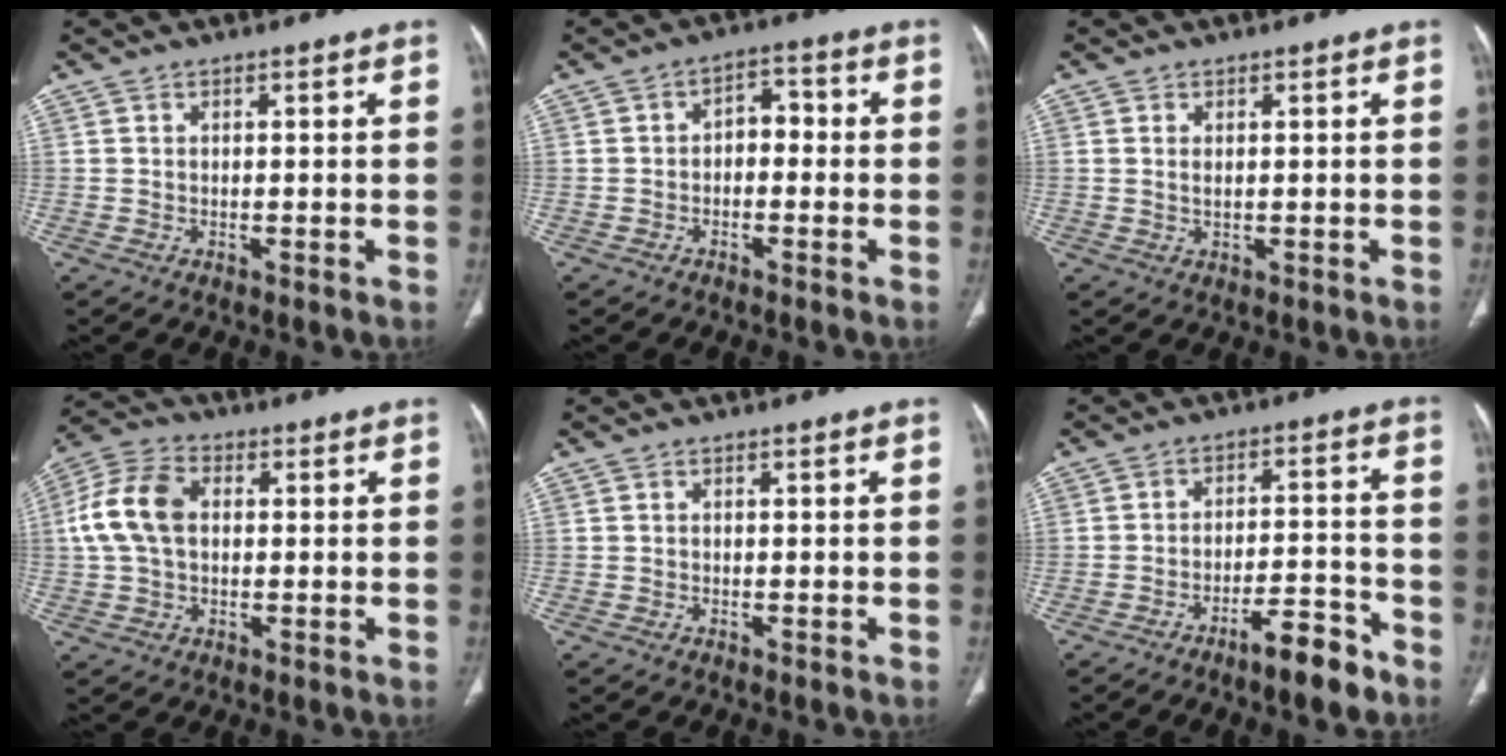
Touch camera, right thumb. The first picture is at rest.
{"total": 4.3, "force": [-0.7, 2.9, 3.1], "torque": [-0.030, 0.025, -0.022]}
{"total": 1.1, "force": [0.3, 0.5, 1.0], "torque": [-0.021, -0.001, 0.010]}
{"total": 11.0, "force": [1.1, 7.4, 8.1], "torque": [-0.168, 0.027, 0.016]}
{"total": 0.0}
{"total": 8.3, "force": [-5.9, 2.1, 5.5], "torque": [-0.084, 0.047, -0.090]}